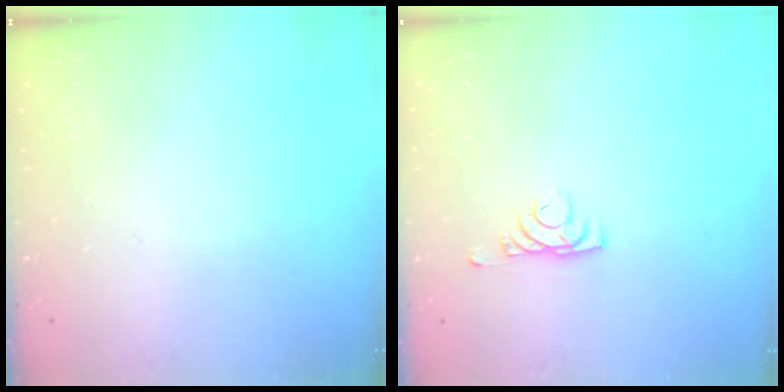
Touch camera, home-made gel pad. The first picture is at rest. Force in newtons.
{"total": 3.9, "press": 3.9, "slide": 0.8}